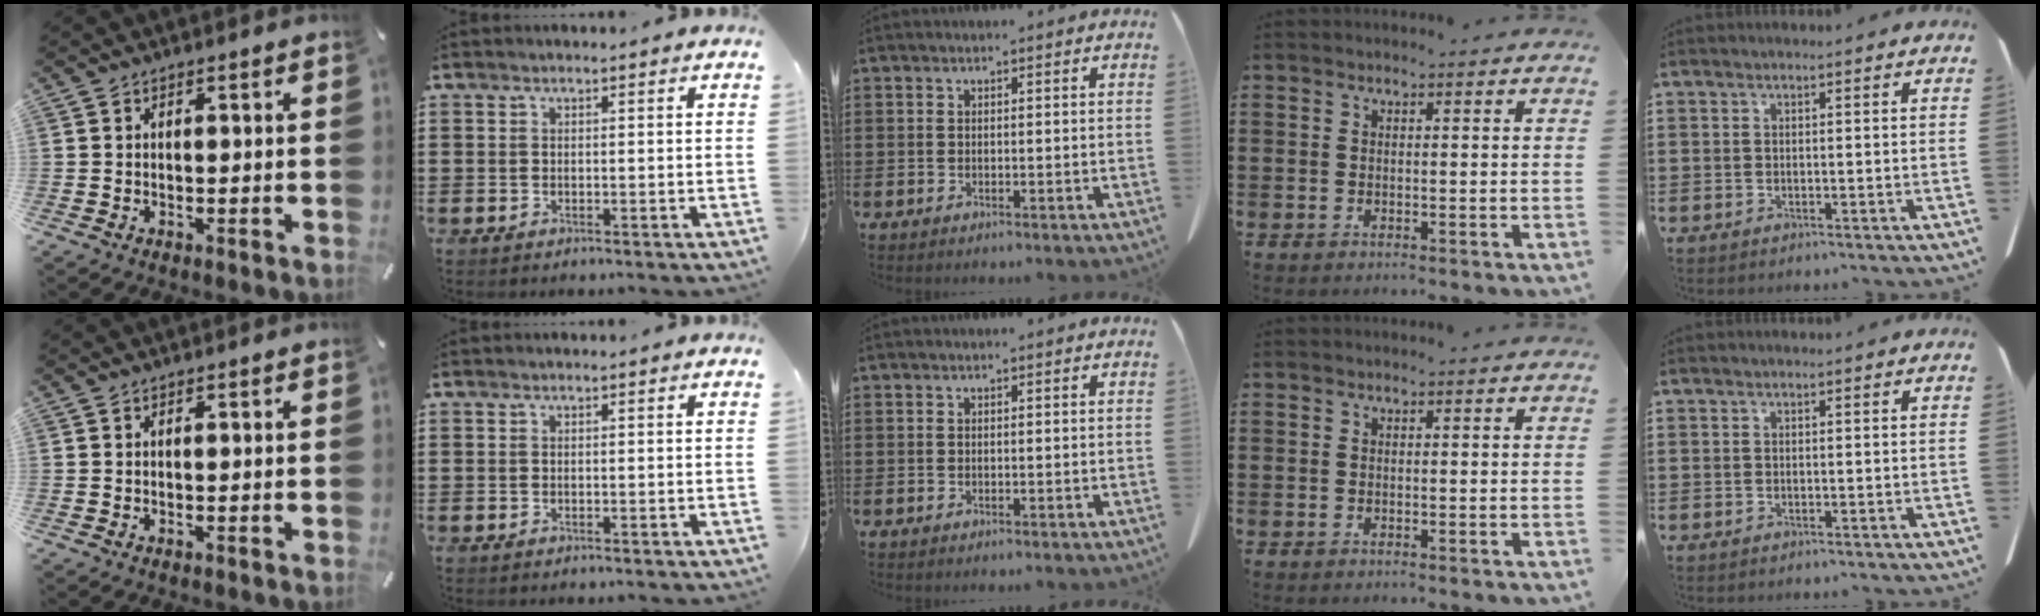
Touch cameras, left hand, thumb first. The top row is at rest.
{}